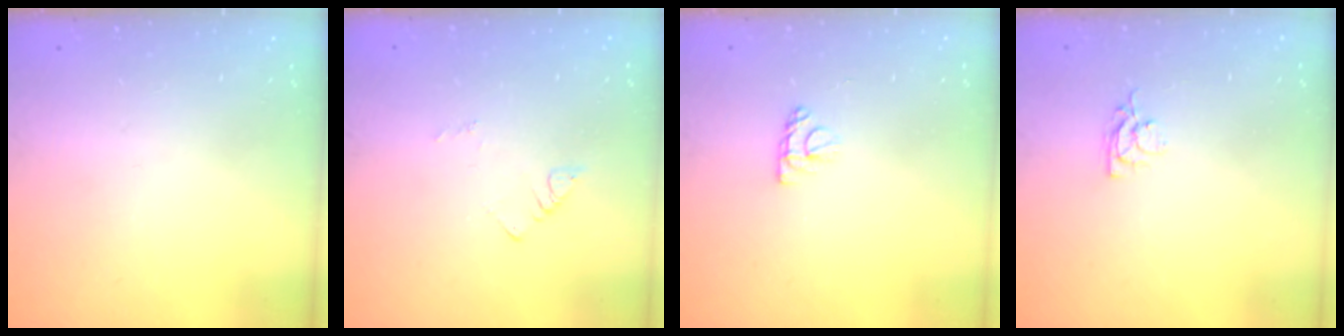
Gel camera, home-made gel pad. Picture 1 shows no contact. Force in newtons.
{"total": 3.2, "press": 3.2, "slide": 0.3}
{"total": 4.9, "press": 4.9, "slide": 0.3}
{"total": 3.9, "press": 3.9, "slide": 0.4}